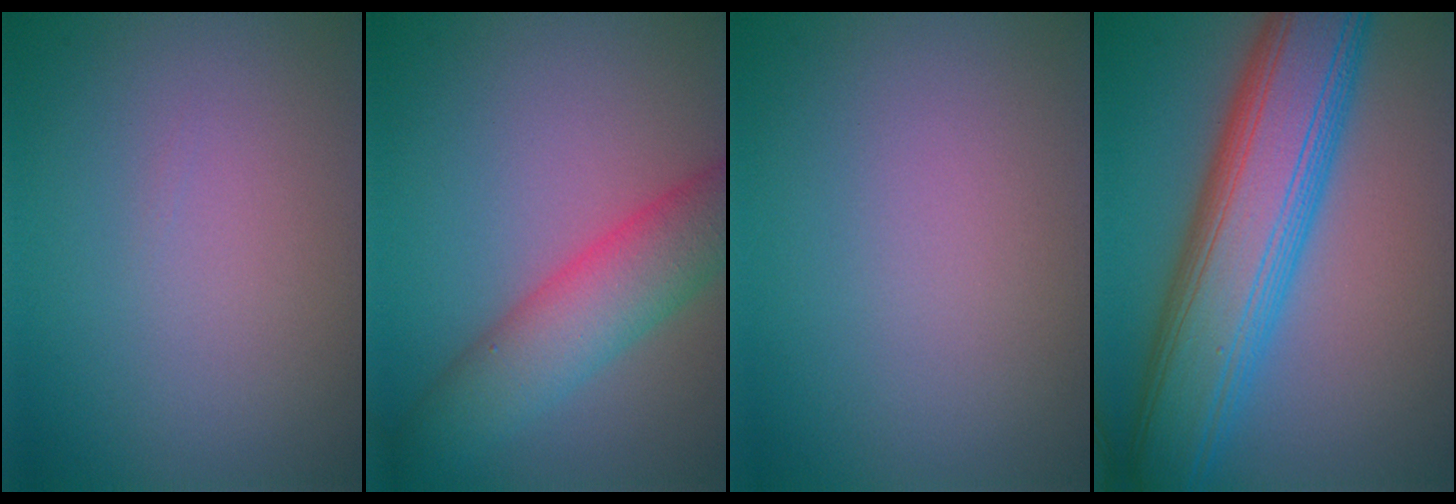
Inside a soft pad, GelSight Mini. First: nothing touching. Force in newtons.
{"total": 5.9, "press": 5.9, "slide": 0.2}
{"total": 0.0}
{"total": 11.0, "press": 11.0, "slide": 0.1}